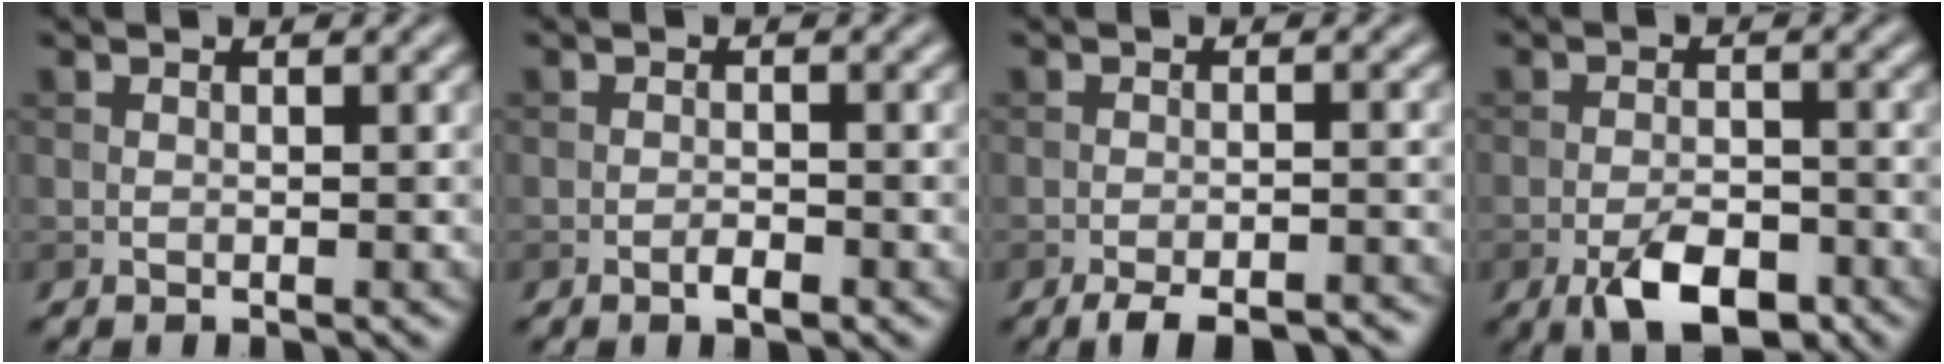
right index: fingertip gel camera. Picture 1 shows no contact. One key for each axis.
{"total": 1.3, "fx": -0.8, "fy": 0.4, "fz": 1.0, "tx": -0.017, "ty": 0.000, "tz": -0.016}
{"total": 5.7, "fx": -4.7, "fy": 1.3, "fz": 2.9, "tx": -0.045, "ty": -0.013, "tz": -0.065}
{"total": 5.4, "fx": -3.2, "fy": 2.3, "fz": 3.7, "tx": -0.060, "ty": -0.003, "tz": -0.057}